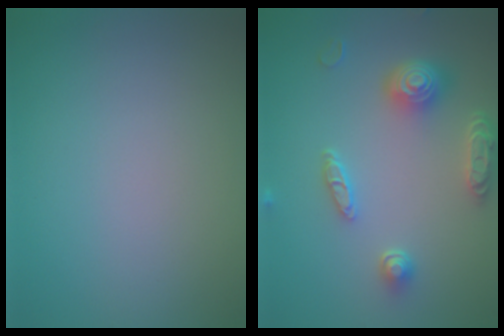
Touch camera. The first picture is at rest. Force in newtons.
{"total": 4.8, "press": 3.9, "slide": 2.8}